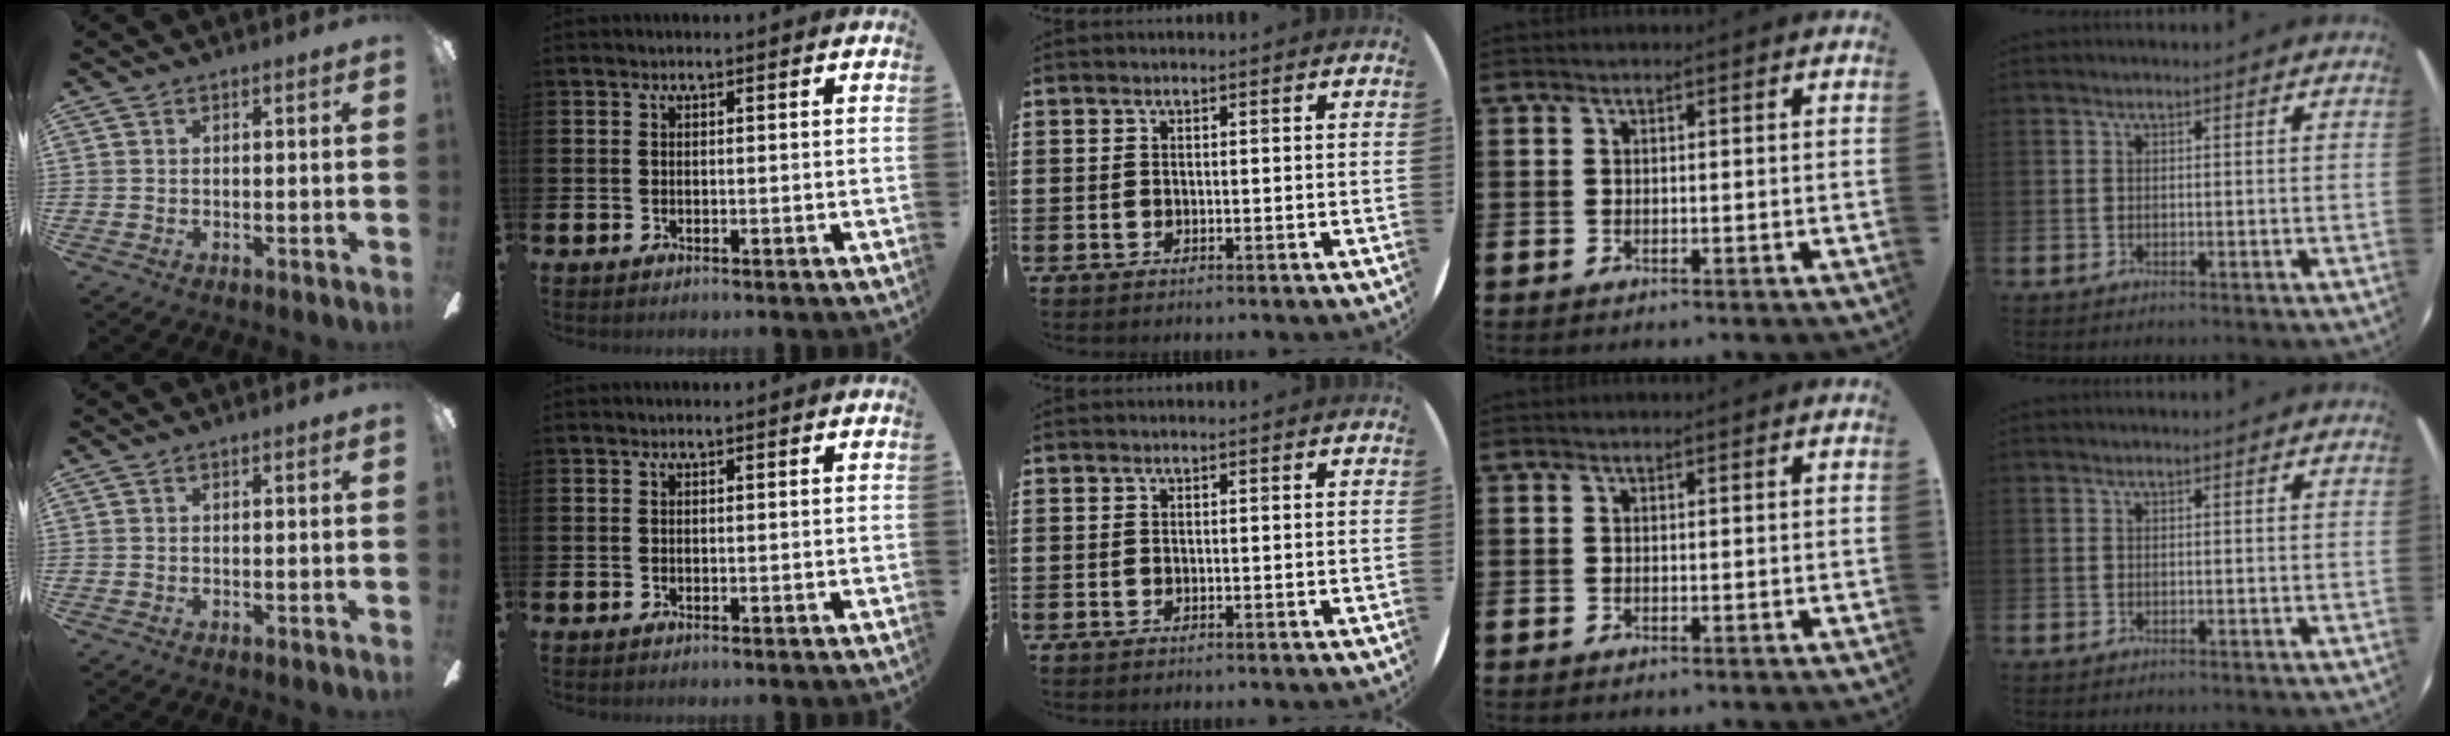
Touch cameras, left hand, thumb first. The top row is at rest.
{}